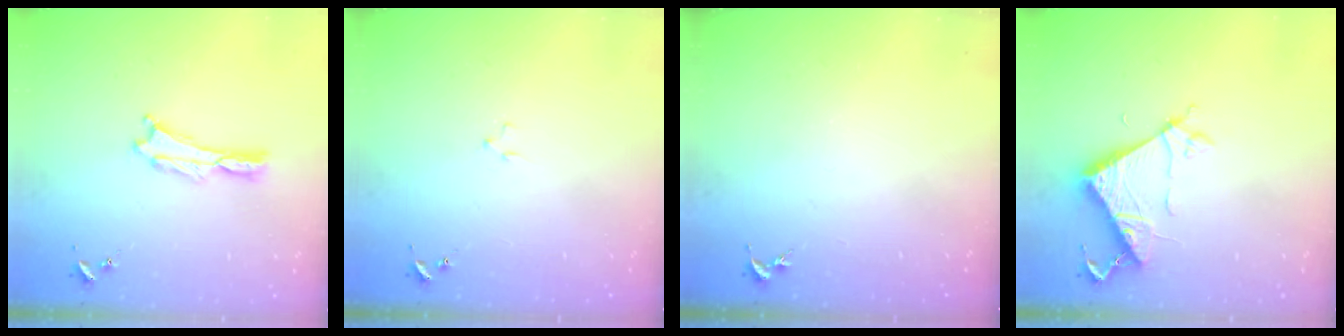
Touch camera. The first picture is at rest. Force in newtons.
{"total": 0.7, "press": 0.7, "slide": 0.2}
{"total": 0.0}
{"total": 6.9, "press": 6.9, "slide": 0.4}